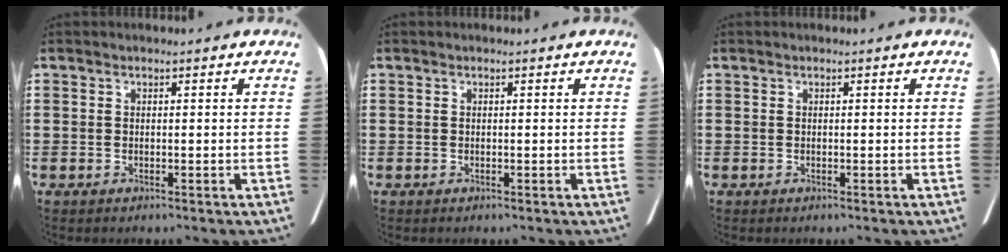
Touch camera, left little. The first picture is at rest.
{"total": 0.0}
{"total": 0.0}